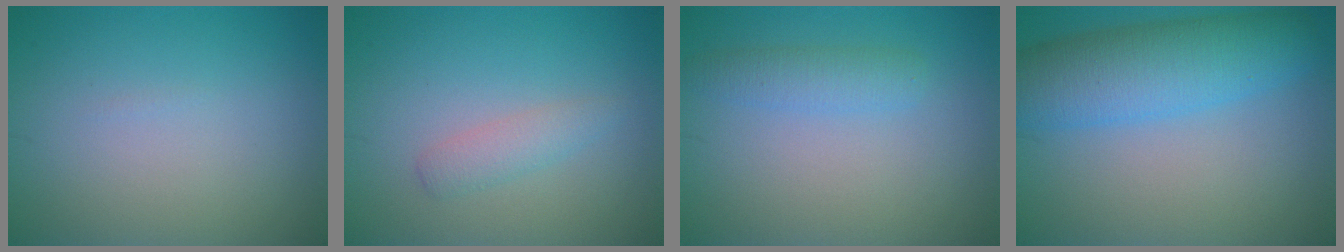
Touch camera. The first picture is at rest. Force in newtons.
{"total": 1.7, "press": 1.7, "slide": 0.1}
{"total": 2.2, "press": 2.2, "slide": 0.1}
{"total": 7.4, "press": 7.4, "slide": 0.2}